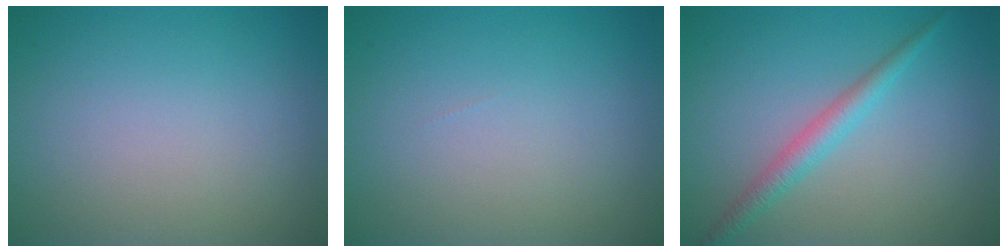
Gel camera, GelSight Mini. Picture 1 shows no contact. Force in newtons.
{"total": 0.0}
{"total": 2.4, "press": 2.3, "slide": 0.2}